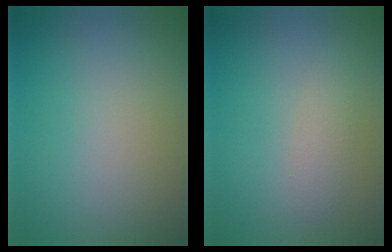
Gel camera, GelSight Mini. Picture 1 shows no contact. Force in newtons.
{"total": 1.3, "press": 1.3, "slide": 0.1}